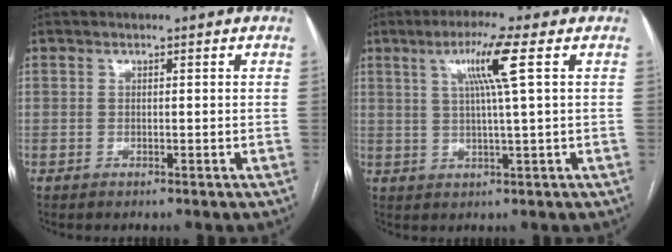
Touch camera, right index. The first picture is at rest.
{"total": 6.9, "force": [2.4, -1.1, 6.4], "torque": [-0.115, 0.004, 0.045]}